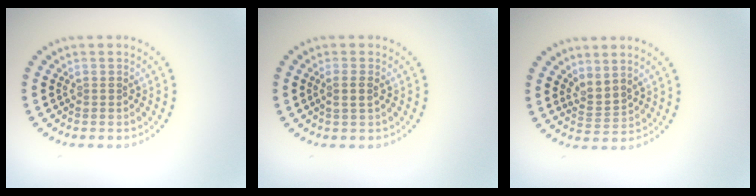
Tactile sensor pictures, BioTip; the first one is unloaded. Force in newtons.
{"total": 1.4, "press": 1.2, "slide": 0.6}
{"total": 2.1, "press": 1.4, "slide": 1.6}